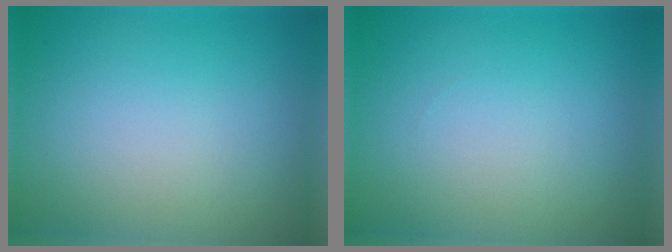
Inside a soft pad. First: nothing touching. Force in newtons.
{"total": 0.0}